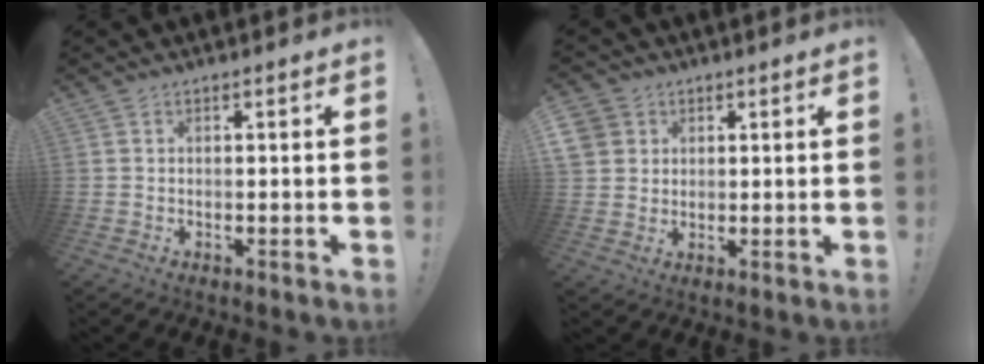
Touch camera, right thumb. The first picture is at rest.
{"total": 5.9, "force": [2.6, 5.2, 1.2], "torque": [-0.016, -0.012, 0.053]}